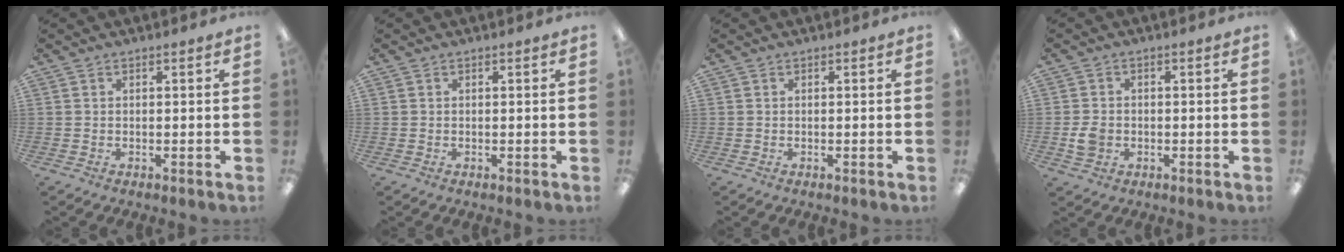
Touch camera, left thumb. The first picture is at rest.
{"total": 0.0}
{"total": 0.0}
{"total": 3.6, "force": [-0.7, 2.9, 2.0], "torque": [-0.025, 0.003, -0.013]}